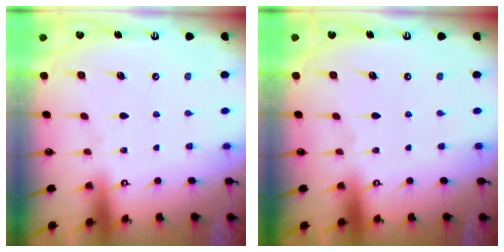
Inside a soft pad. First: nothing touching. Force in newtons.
{"total": 0.0}